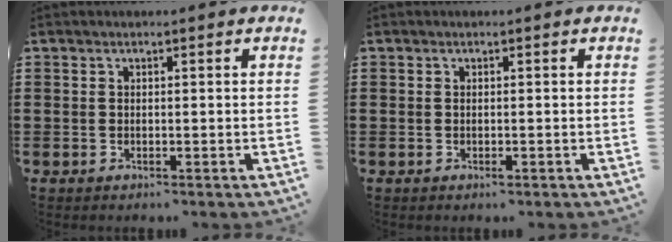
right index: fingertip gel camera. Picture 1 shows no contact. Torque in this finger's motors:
{"motor_torque": [0.67, 0.08, 0.03, 0.02]}